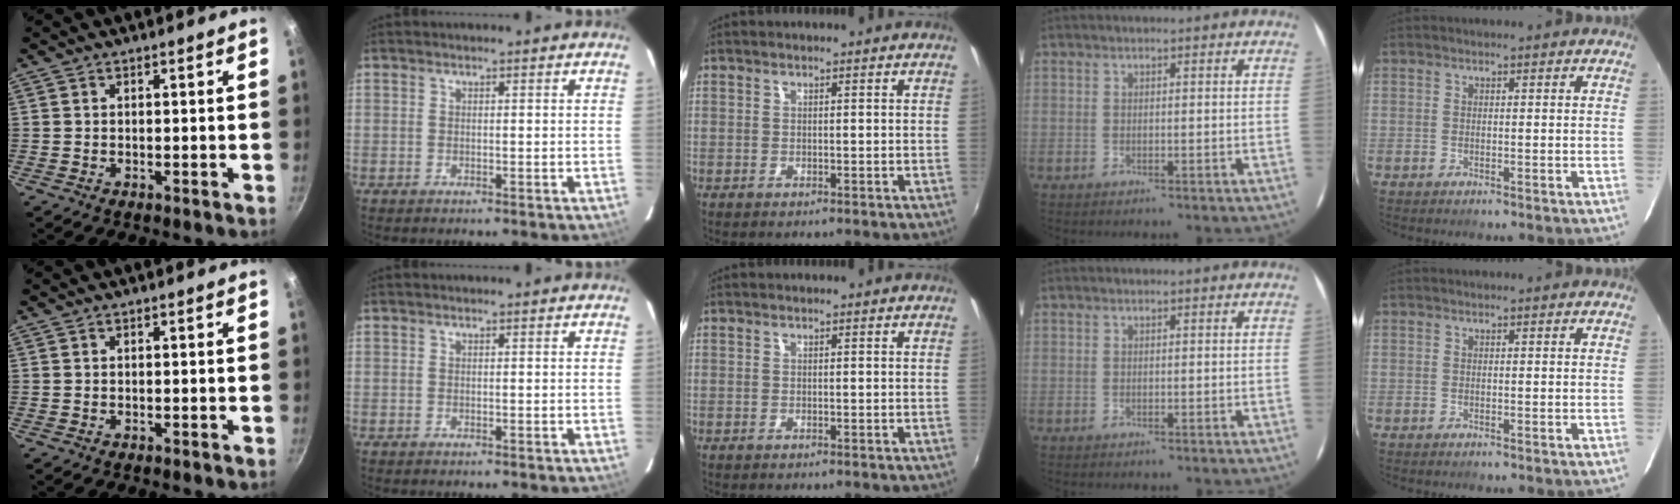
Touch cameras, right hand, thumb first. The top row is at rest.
{}